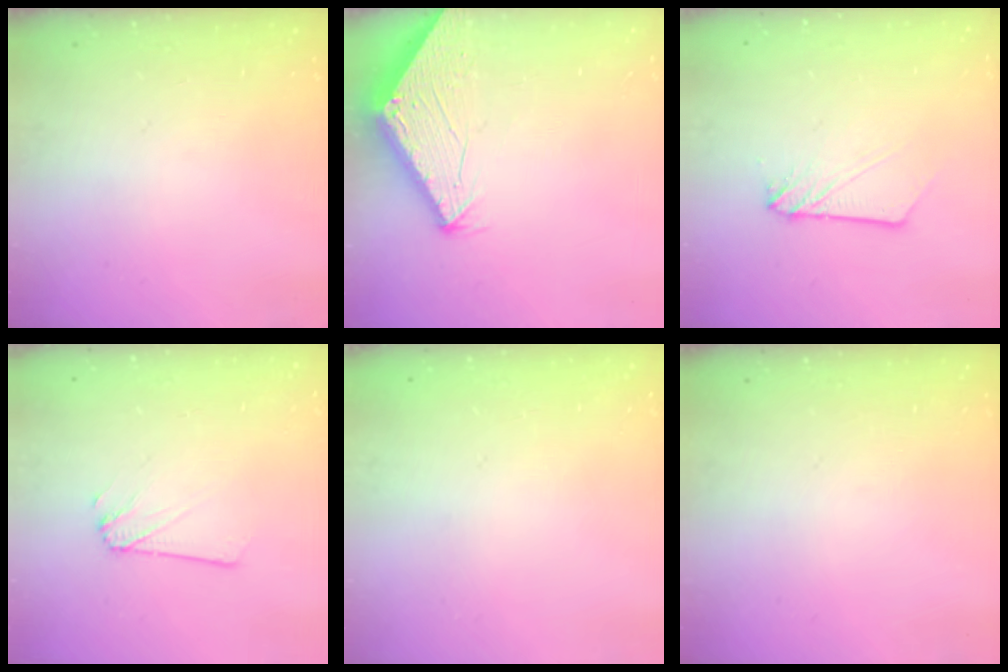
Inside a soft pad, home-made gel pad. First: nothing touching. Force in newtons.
{"total": 2.9, "press": 2.9, "slide": 0.2}
{"total": 3.0, "press": 3.0, "slide": 0.2}
{"total": 2.0, "press": 2.0, "slide": 0.1}
{"total": 0.0}
{"total": 0.0}